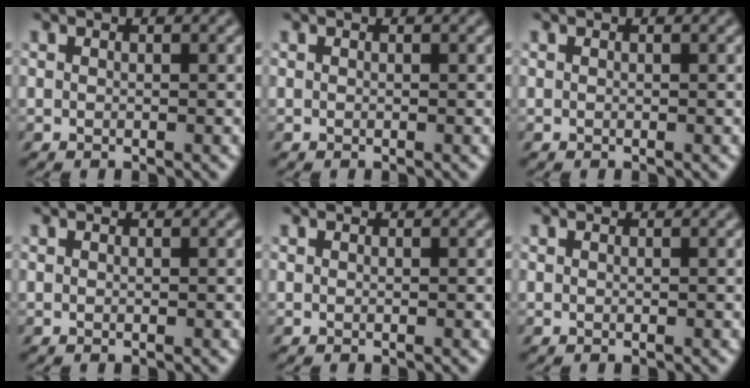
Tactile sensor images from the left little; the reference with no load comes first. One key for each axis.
{"total": 0.0}
{"total": 0.0}
{"total": 0.0}
{"total": 0.0}
{"total": 0.0}